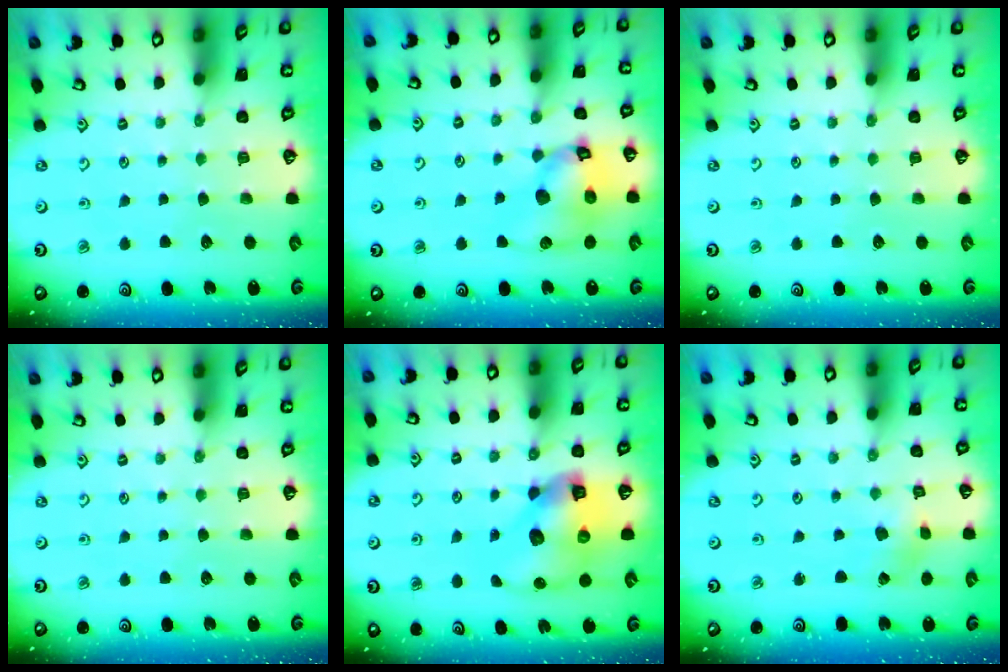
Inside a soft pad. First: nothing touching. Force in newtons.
{"total": 13.6, "press": 13.5, "slide": 1.8}
{"total": 0.0}
{"total": 0.0}
{"total": 13.5, "press": 13.3, "slide": 1.9}
{"total": 1.0, "press": 1.0, "slide": 0.1}